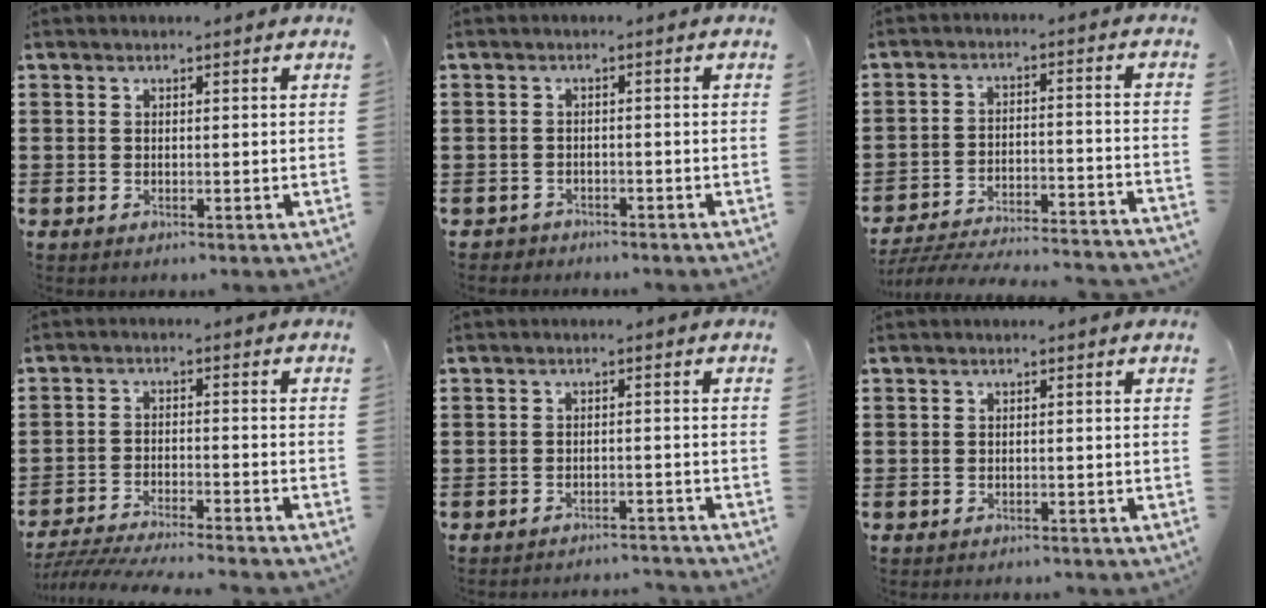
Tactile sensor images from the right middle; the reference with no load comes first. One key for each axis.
{"total": 1.5, "fx": -1.4, "fy": 0.3, "fz": -0.2, "tx": -0.002, "ty": 0.001, "tz": -0.033}
{"total": 5.3, "fx": -5.1, "fy": 0.0, "fz": 1.4, "tx": -0.037, "ty": -0.009, "tz": -0.108}
{"total": 4.7, "fx": -4.6, "fy": -0.2, "fz": 1.2, "tx": -0.026, "ty": -0.009, "tz": -0.093}
{"total": 2.3, "fx": -2.3, "fy": 0.0, "fz": 0.1, "tx": -0.007, "ty": 0.001, "tz": -0.049}
{"total": 0.7, "fx": -0.7, "fy": 0.1, "fz": 0.0, "tx": -0.001, "ty": 0.001, "tz": -0.015}